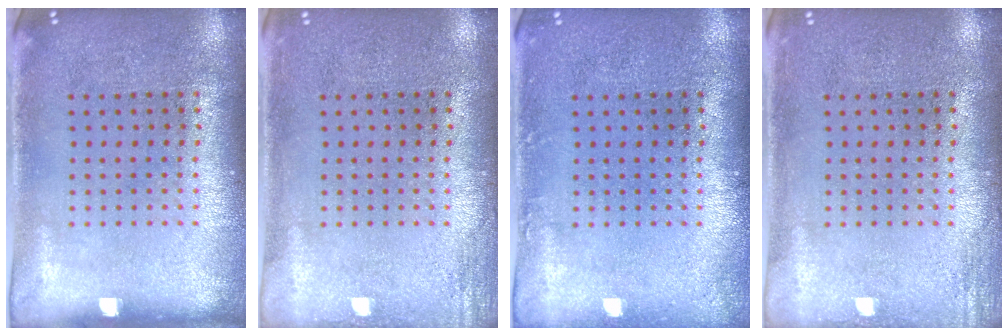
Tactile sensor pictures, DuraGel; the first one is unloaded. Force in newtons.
{"total": 1.4, "press": 1.4, "slide": 0.2}
{"total": 0.7, "press": 0.7, "slide": 0.1}
{"total": 1.4, "press": 1.4, "slide": 0.2}